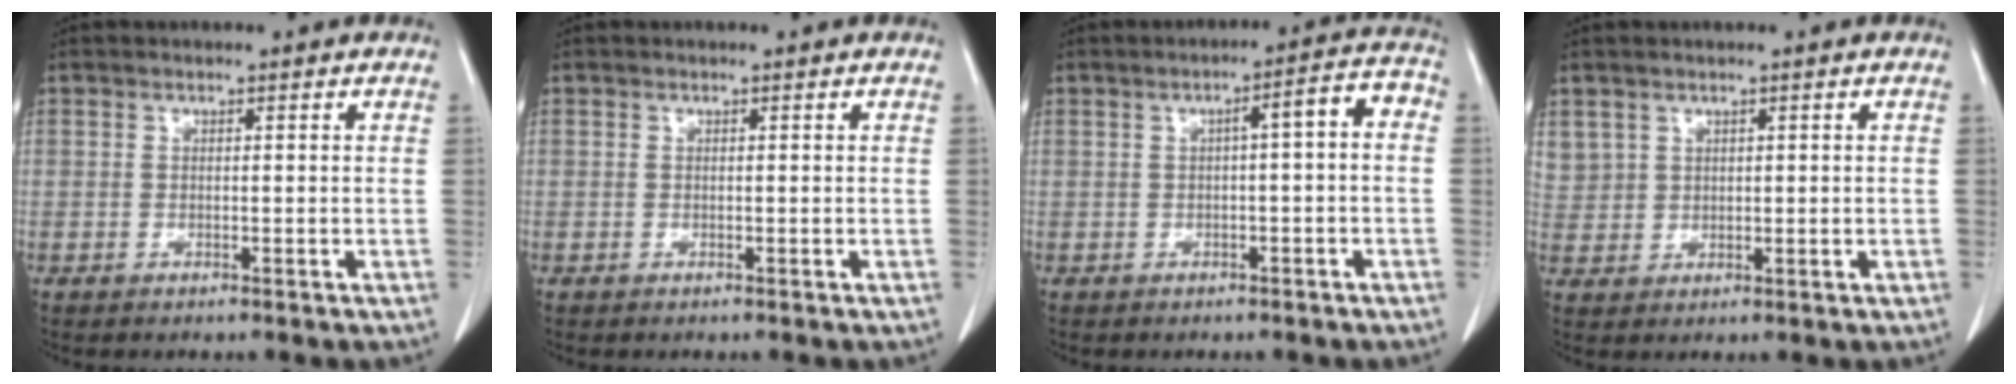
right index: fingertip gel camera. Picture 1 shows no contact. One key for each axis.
{"total": 0.0}
{"total": 5.1, "fx": 0.0, "fy": 0.9, "fz": 5.1, "tx": -0.066, "ty": 0.025, "tz": -0.004}
{"total": 3.8, "fx": 2.1, "fy": 3.2, "fz": 0.5, "tx": -0.010, "ty": 0.014, "tz": 0.052}